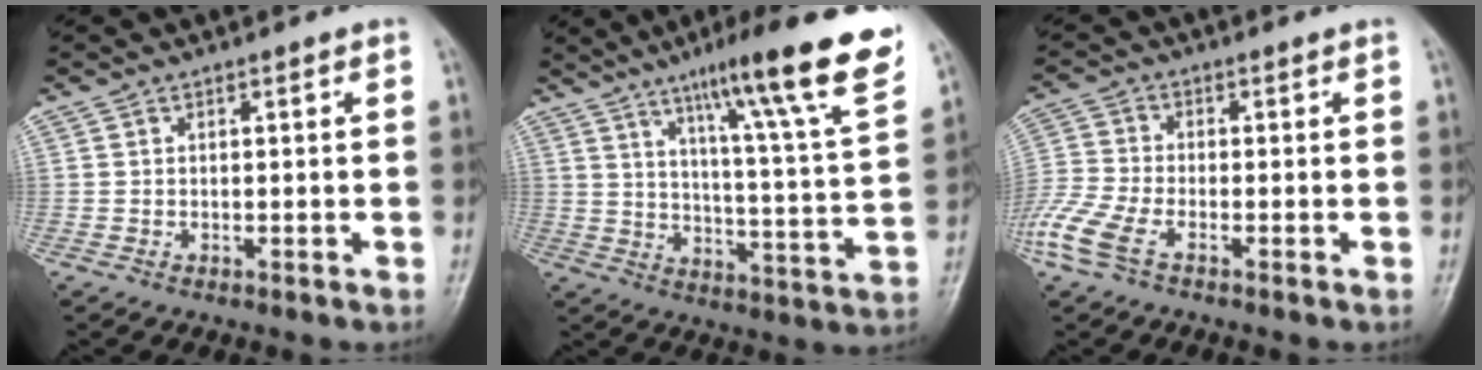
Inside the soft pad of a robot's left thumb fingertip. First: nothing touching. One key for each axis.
{"total": 20.8, "fx": 13.1, "fy": 1.6, "fz": 16.1, "tx": -0.211, "ty": -0.050, "tz": 0.185}
{"total": 7.2, "fx": -3.9, "fy": 2.8, "fz": 5.3, "tx": -0.149, "ty": 0.007, "tz": -0.087}